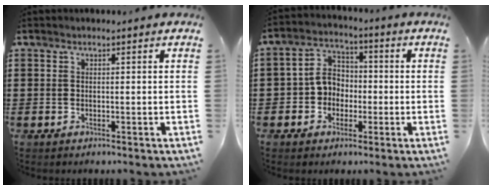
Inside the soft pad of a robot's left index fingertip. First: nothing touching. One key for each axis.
{"total": 5.7, "fx": -1.1, "fy": 5.0, "fz": 2.6, "tx": -0.069, "ty": 0.016, "tz": -0.024}